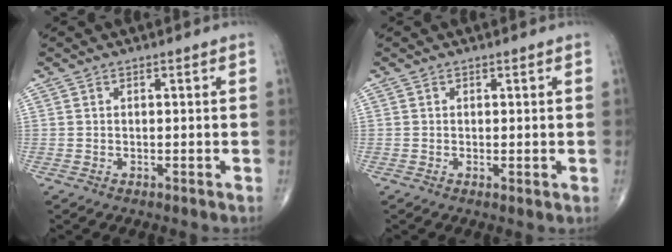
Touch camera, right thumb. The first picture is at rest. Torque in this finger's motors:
{"motor_torque": [-0.40, -0.05, -0.39, -0.19, 0.01]}